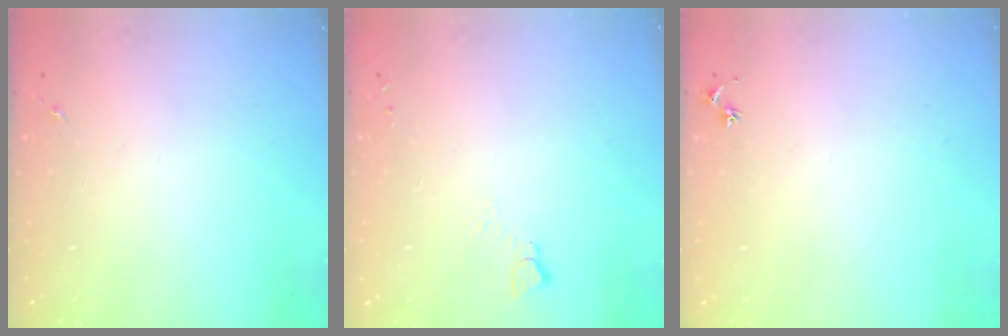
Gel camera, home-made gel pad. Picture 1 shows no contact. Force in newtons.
{"total": 2.8, "press": 2.7, "slide": 0.3}
{"total": 2.5, "press": 2.5, "slide": 0.3}